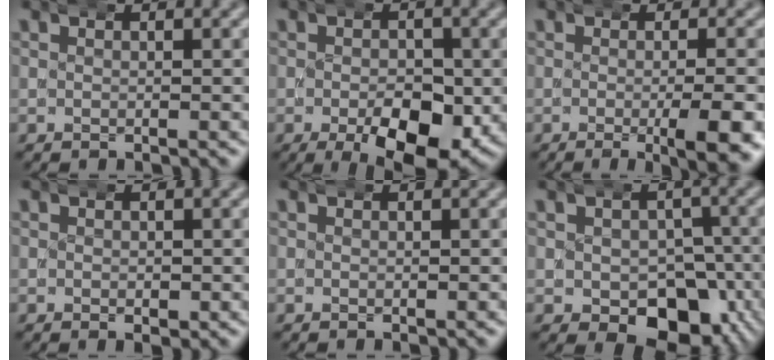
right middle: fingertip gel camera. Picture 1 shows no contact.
{"total": 8.4, "force": [-3.2, 4.0, 6.6], "torque": [-0.099, -0.031, -0.037]}
{"total": 5.2, "force": [-1.9, 0.6, 4.8], "torque": [-0.058, -0.002, -0.031]}
{"total": 0.9, "force": [-0.1, 0.5, 0.7], "torque": [-0.010, -0.006, 0.001]}
{"total": 0.0}
{"total": 9.0, "force": [-4.3, 6.1, 5.0], "torque": [-0.080, -0.052, -0.041]}